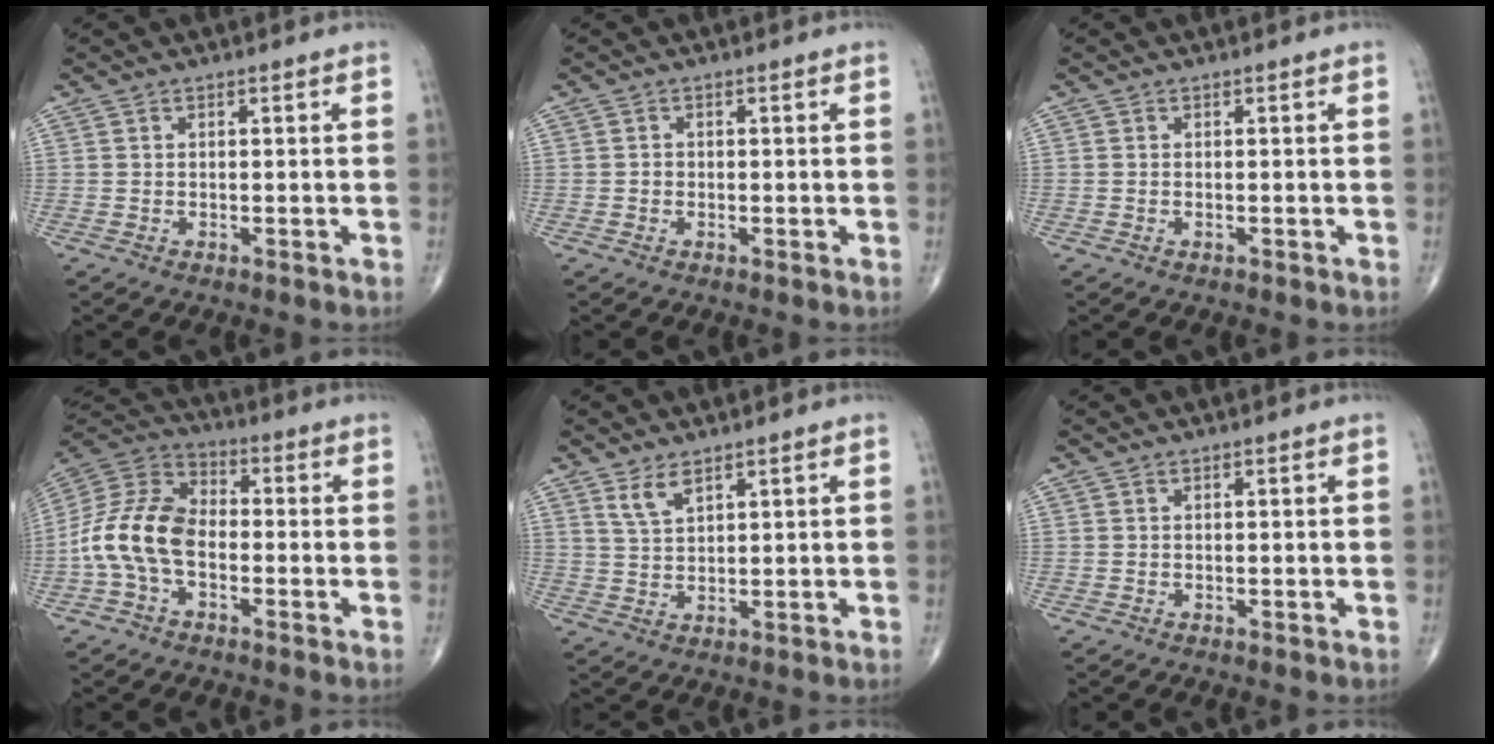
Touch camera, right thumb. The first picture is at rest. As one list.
[{"total": 0.7, "force": [-0.2, 0.7, 0.3], "torque": [0.000, 0.003, -0.006]}, {"total": 0.0}, {"total": 13.5, "force": [-2.9, 8.6, 10.0], "torque": [-0.194, 0.038, -0.067]}, {"total": 3.8, "force": [2.6, 1.5, 2.4], "torque": [-0.042, -0.015, 0.055]}, {"total": 0.0}]